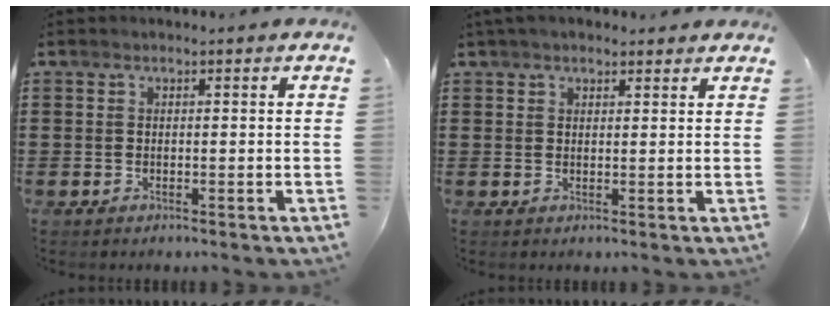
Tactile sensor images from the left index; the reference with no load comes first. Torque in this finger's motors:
{"motor_torque": [2.14, 0.00, 1.05, 0.21]}